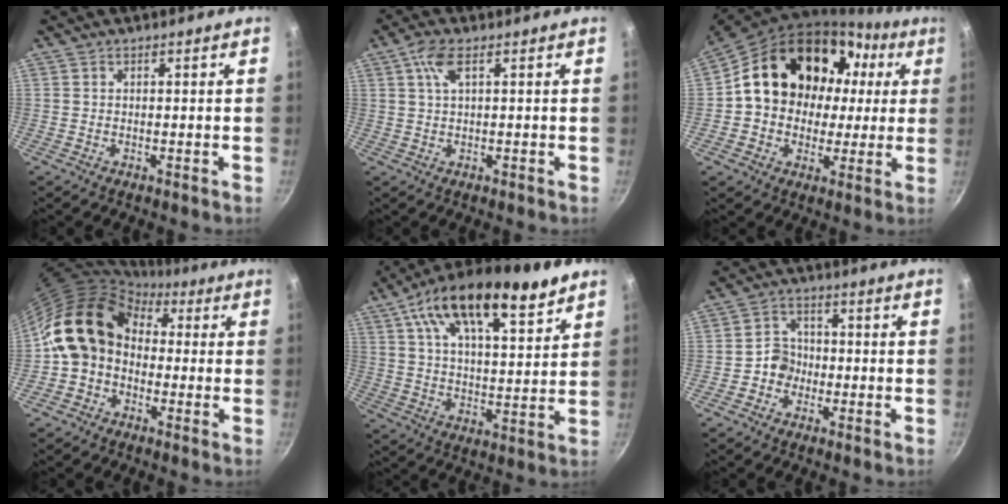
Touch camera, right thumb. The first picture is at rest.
{"total": 4.0, "force": [1.3, 1.3, 3.6], "torque": [-0.077, 0.008, 0.027]}
{"total": 21.4, "force": [3.7, 16.9, 12.5], "torque": [-0.182, 0.047, 0.060]}
{"total": 13.7, "force": [0.5, 10.9, 8.2], "torque": [-0.116, 0.037, -0.015]}
{"total": 19.9, "force": [12.1, 7.3, 14.1], "torque": [-0.207, -0.041, 0.196]}
{"total": 4.4, "force": [-1.6, 3.9, 1.3], "torque": [0.013, 0.022, -0.035]}